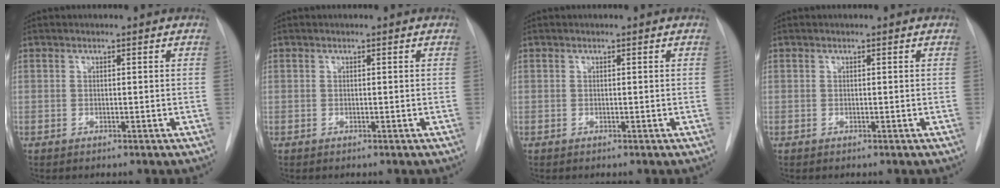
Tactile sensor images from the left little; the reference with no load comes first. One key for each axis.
{"total": 0.0}
{"total": 0.0}
{"total": 0.0}